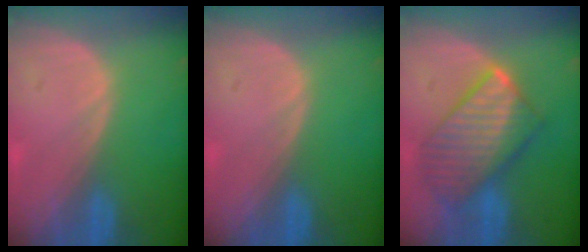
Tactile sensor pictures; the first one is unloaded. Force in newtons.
{"total": 0.0}
{"total": 10.1, "press": 10.1, "slide": 0.9}